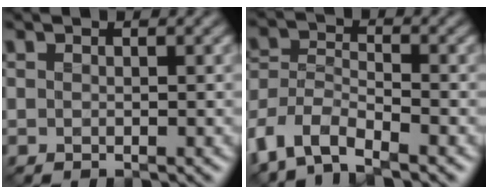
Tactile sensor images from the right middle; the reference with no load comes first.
{"total": 5.6, "force": [-4.2, 2.4, 2.9], "torque": [-0.062, -0.005, -0.093]}